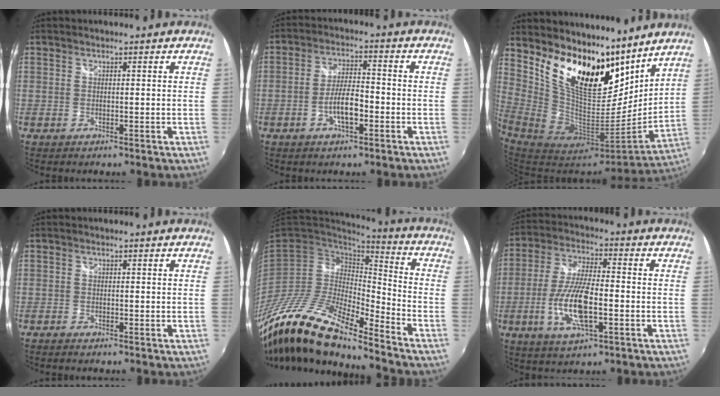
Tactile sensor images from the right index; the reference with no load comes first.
{"total": 6.1, "force": [-2.4, 2.1, 5.2], "torque": [-0.102, 0.003, -0.041]}
{"total": 16.9, "force": [12.4, 7.2, 9.0], "torque": [-0.152, -0.015, 0.226]}
{"total": 0.9, "force": [-0.7, 0.4, 0.3], "torque": [-0.010, -0.004, -0.017]}
{"total": 19.9, "force": [-14.9, 4.4, 12.4], "torque": [-0.234, -0.039, -0.292]}
{"total": 12.3, "force": [-3.3, 3.8, 11.2], "torque": [-0.231, -0.006, -0.066]}